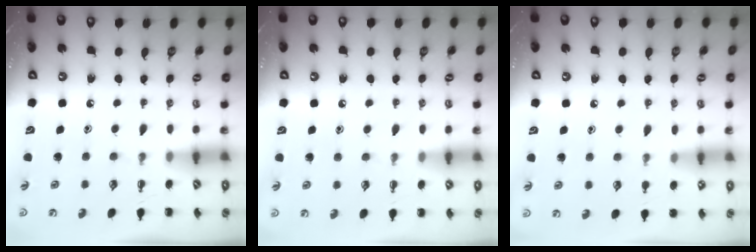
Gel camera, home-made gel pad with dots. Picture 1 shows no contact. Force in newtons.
{"total": 4.4, "press": 4.3, "slide": 0.9}
{"total": 6.2, "press": 6.0, "slide": 1.8}